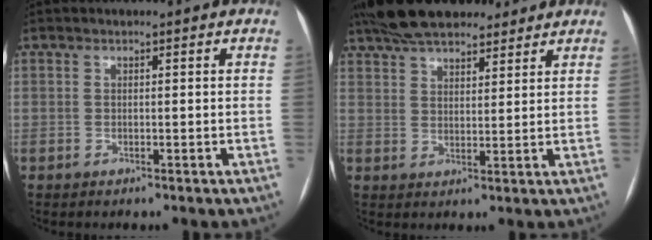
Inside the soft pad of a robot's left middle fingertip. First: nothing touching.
{"total": 14.9, "force": [12.1, 5.3, 6.9], "torque": [-0.126, 0.045, 0.193]}